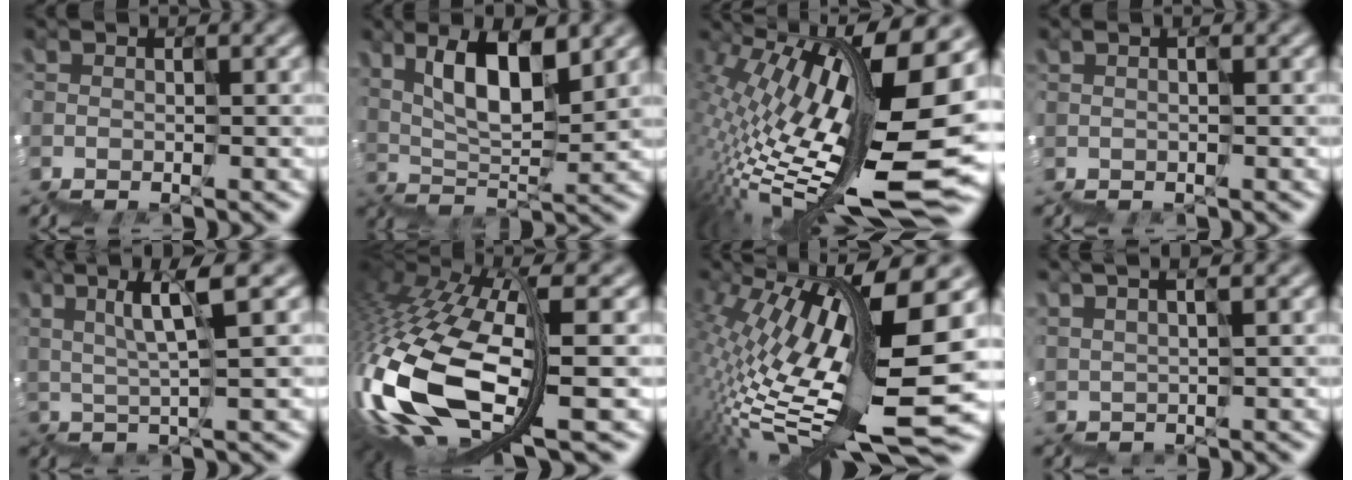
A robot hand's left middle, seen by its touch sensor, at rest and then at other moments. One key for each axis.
{"total": 5.7, "fx": 3.6, "fy": 1.4, "fz": 4.2, "tx": -0.059, "ty": 0.015, "tz": 0.075}
{"total": 15.6, "fx": 2.8, "fy": 4.5, "fz": 14.7, "tx": -0.258, "ty": 0.008, "tz": 0.051}
{"total": 0.6, "fx": 0.5, "fy": -0.1, "fz": 0.3, "tx": 0.000, "ty": -0.004, "tz": 0.010}
{"total": 3.7, "fx": 2.4, "fy": -0.2, "fz": 2.8, "tx": -0.044, "ty": 0.012, "tz": 0.050}
{"total": 12.6, "fx": -1.6, "fy": 5.9, "fz": 11.0, "tx": -0.258, "ty": -0.014, "tz": -0.010}
{"total": 14.3, "fx": 1.9, "fy": 3.3, "fz": 13.7, "tx": -0.258, "ty": 0.008, "tz": 0.044}
{"total": 3.7, "fx": 2.8, "fy": 1.0, "fz": 2.2, "tx": 0.017, "ty": 0.028, "tz": 0.046}